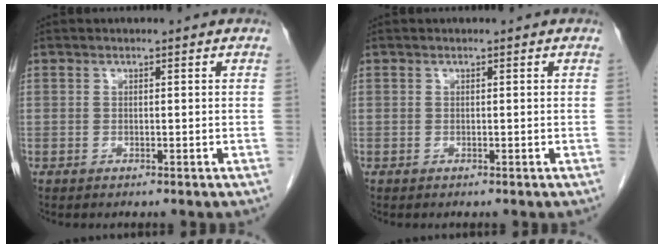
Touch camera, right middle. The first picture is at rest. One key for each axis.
{"total": 0.0}